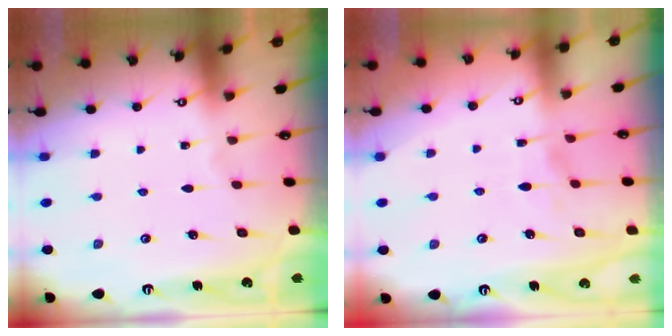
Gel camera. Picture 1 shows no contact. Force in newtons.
{"total": 0.9, "press": 0.6, "slide": 0.7}